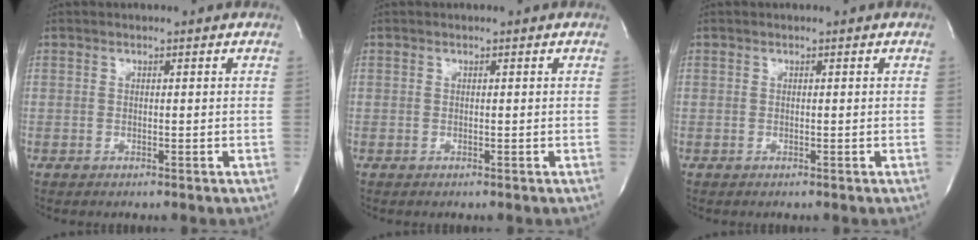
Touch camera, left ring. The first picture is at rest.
{"total": 0.0}
{"total": 0.0}